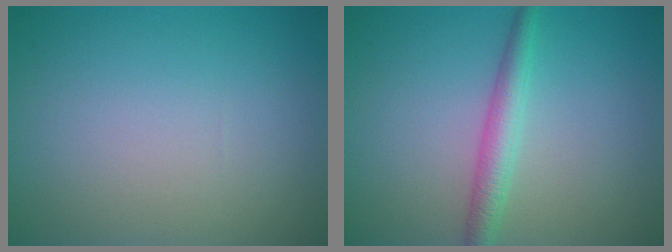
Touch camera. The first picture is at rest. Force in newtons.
{"total": 2.7, "press": 2.7, "slide": 0.0}